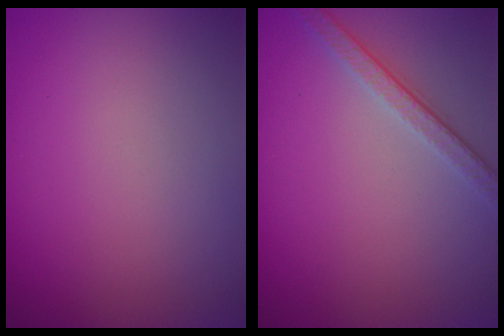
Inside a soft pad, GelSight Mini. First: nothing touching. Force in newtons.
{"total": 2.6, "press": 2.0, "slide": 1.7}